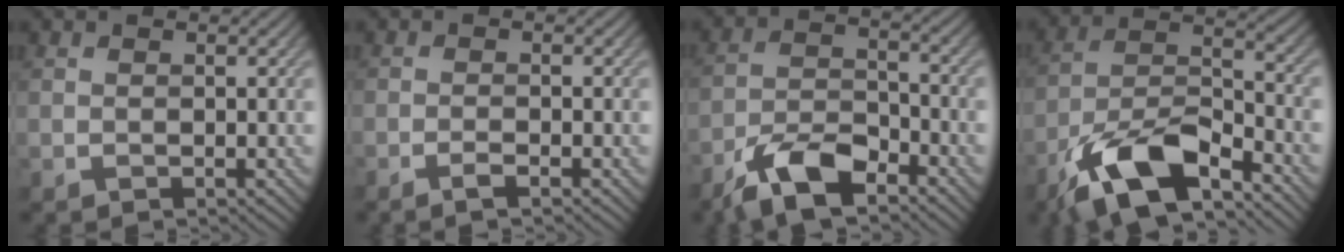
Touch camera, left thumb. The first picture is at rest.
{"total": 1.5, "force": [-1.0, 0.1, 1.1], "torque": [-0.019, 0.004, -0.022]}
{"total": 8.3, "force": [-5.9, 3.1, 5.0], "torque": [-0.092, 0.000, -0.124]}
{"total": 12.4, "force": [-8.2, 4.4, 8.2], "torque": [-0.155, -0.002, -0.169]}